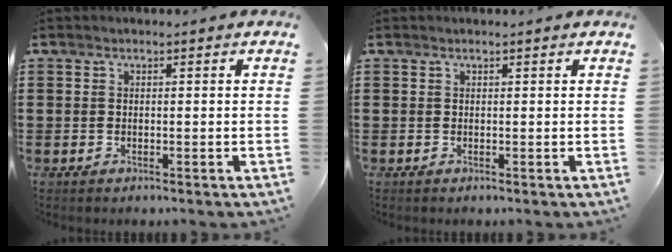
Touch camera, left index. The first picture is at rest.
{"total": 0.0}